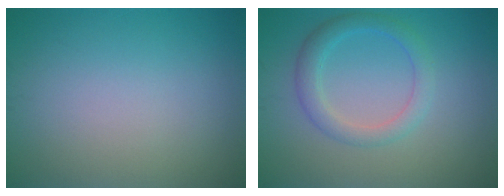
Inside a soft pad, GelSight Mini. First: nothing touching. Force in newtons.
{"total": 2.8, "press": 2.8, "slide": 0.1}